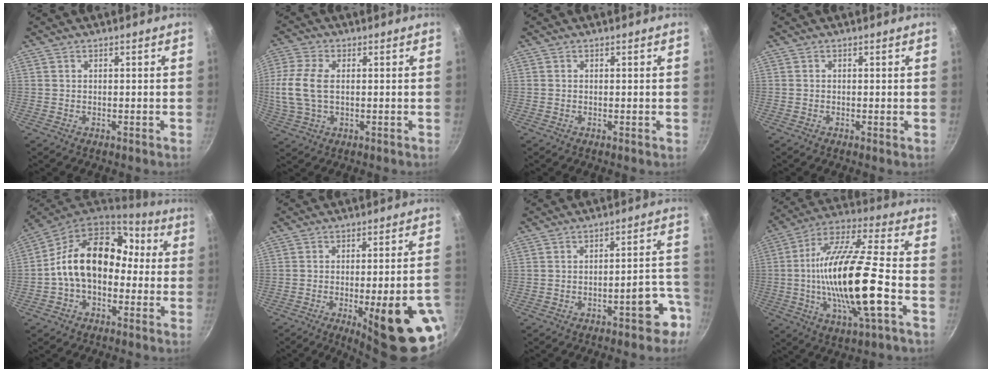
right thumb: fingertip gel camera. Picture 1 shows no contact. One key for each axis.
{"total": 10.2, "fx": 0.6, "fy": 6.1, "fz": 8.2, "tx": -0.179, "ty": 0.008, "tz": 0.005}
{"total": 0.0}
{"total": 0.0}
{"total": 16.7, "fx": 0.0, "fy": 11.8, "fz": 11.8, "tx": -0.158, "ty": 0.048, "tz": -0.019}
{"total": 20.7, "fx": -8.3, "fy": 5.4, "fz": 18.1, "tx": -0.196, "ty": 0.022, "tz": -0.101}
{"total": 12.0, "fx": -6.0, "fy": 4.4, "fz": 9.4, "tx": -0.065, "ty": 0.070, "tz": -0.079}
{"total": 21.9, "fx": -4.1, "fy": 5.3, "fz": 20.9, "tx": -0.383, "ty": 0.025, "tz": -0.082}